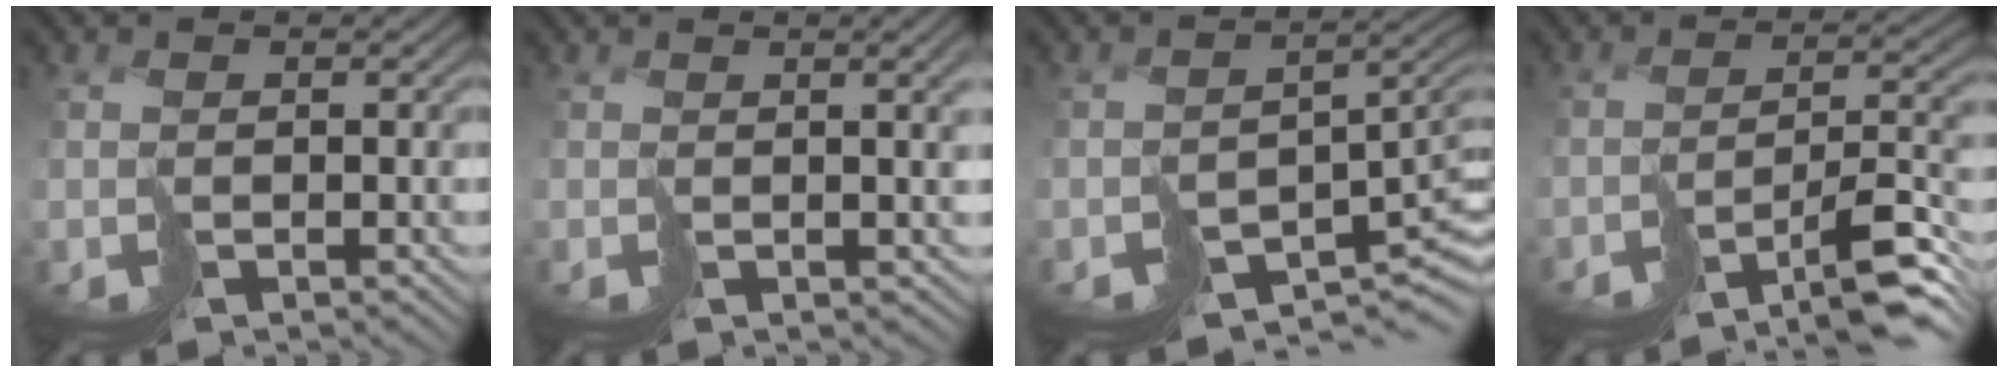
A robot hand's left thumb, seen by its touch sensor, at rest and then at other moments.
{"total": 4.2, "force": [1.1, 0.6, 4.0], "torque": [-0.037, 0.007, 0.028]}
{"total": 6.6, "force": [-2.5, 3.7, 4.9], "torque": [-0.065, -0.035, -0.014]}
{"total": 7.7, "force": [-6.0, 0.8, 4.7], "torque": [-0.060, 0.005, -0.105]}